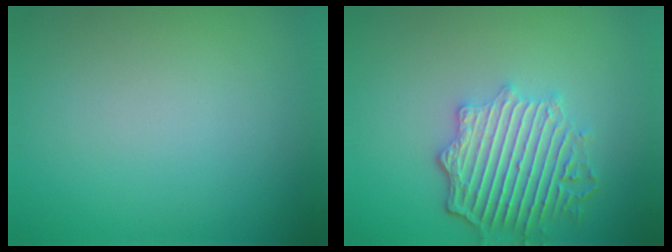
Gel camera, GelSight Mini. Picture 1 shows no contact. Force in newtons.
{"total": 5.6, "press": 4.5, "slide": 3.3}